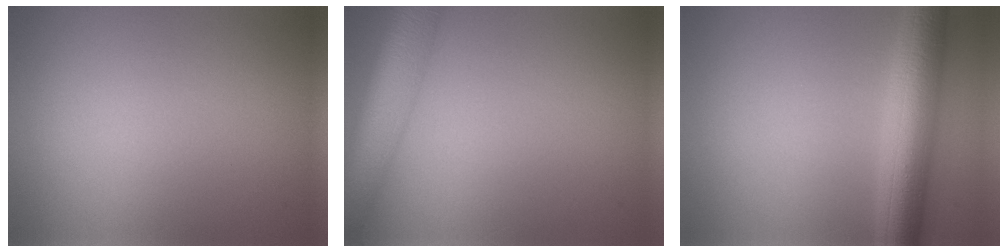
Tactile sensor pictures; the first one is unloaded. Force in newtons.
{"total": 7.3, "press": 7.3, "slide": 0.4}
{"total": 7.0, "press": 7.0, "slide": 0.1}